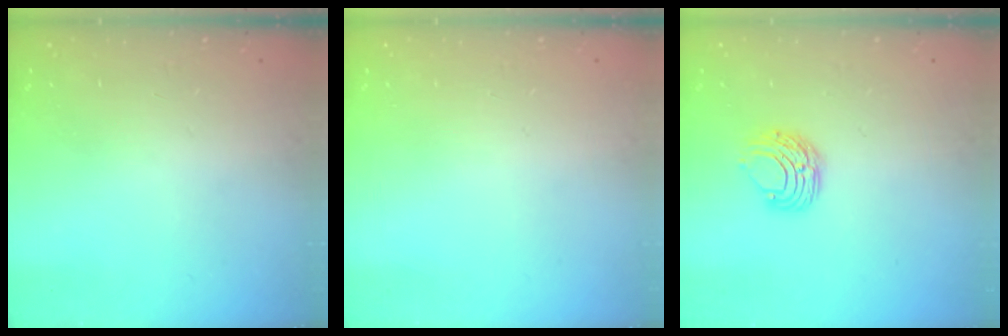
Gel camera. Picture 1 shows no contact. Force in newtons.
{"total": 0.0}
{"total": 6.7, "press": 6.7, "slide": 0.5}